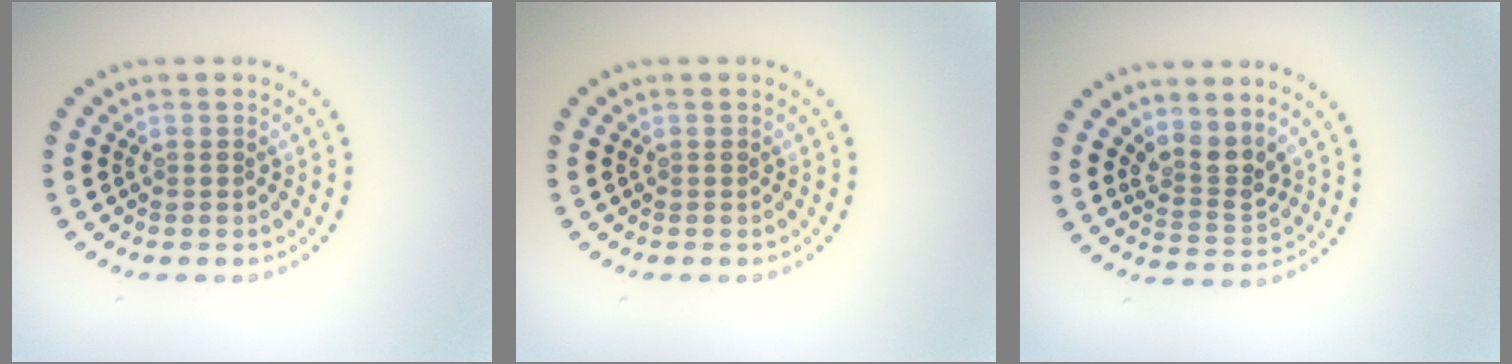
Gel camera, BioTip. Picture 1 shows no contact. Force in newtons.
{"total": 0.0}
{"total": 2.8, "press": 2.0, "slide": 1.9}